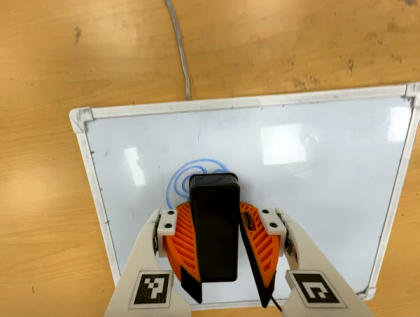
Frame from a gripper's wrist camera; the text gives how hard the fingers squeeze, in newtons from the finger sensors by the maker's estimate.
{"total": 13.2, "left": 14.8, "right": 11.6}